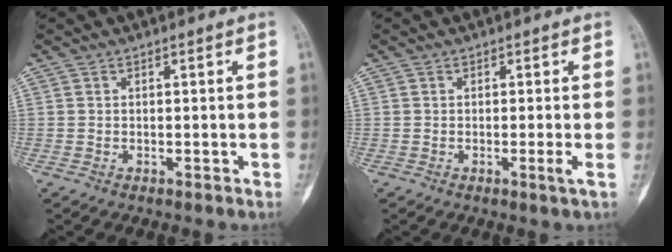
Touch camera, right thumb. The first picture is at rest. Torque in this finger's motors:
{"motor_torque": [-0.16, -0.30, 0.37, -0.12, 0.06]}